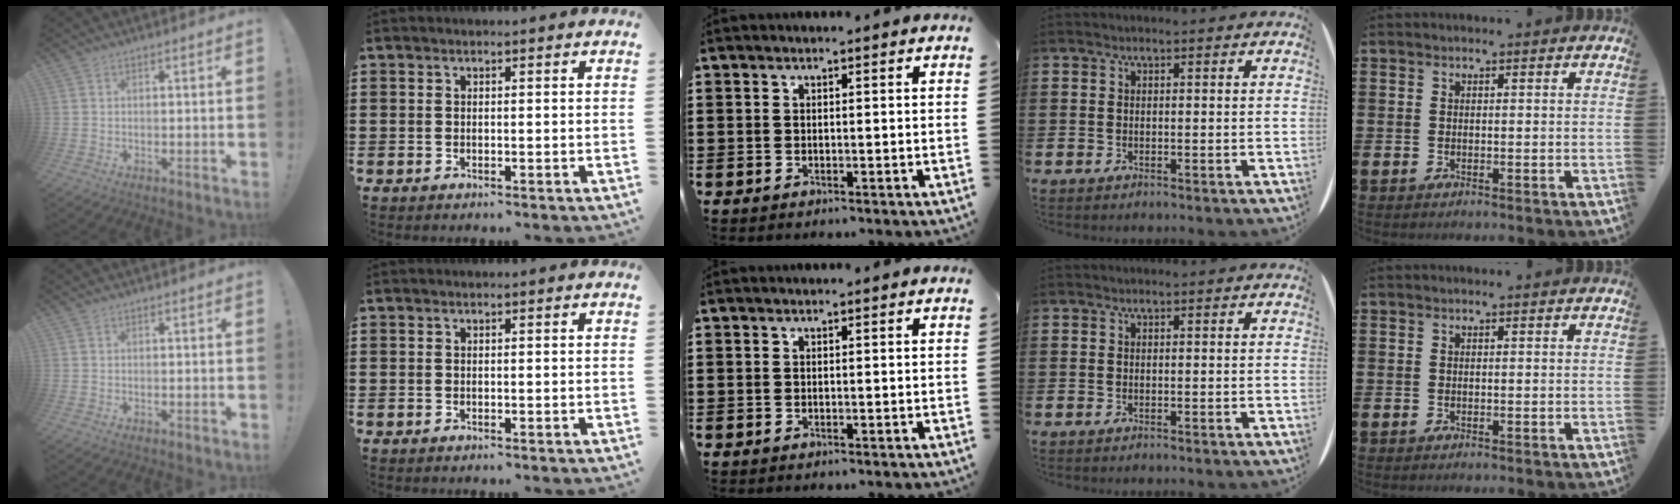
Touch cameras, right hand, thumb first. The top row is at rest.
{}